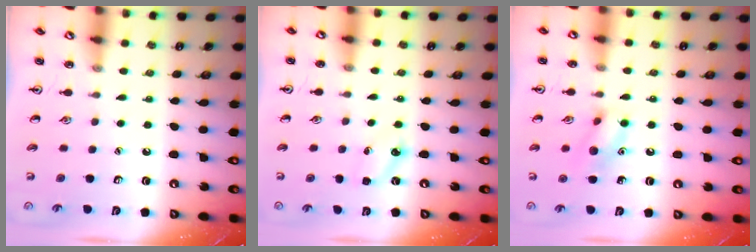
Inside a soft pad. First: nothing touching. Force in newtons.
{"total": 3.7, "press": 3.5, "slide": 1.1}
{"total": 10.0, "press": 9.8, "slide": 1.7}